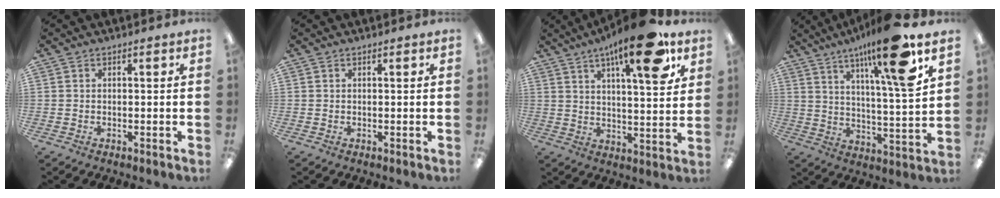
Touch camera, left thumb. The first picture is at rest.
{"total": 0.0}
{"total": 16.9, "force": [10.0, 4.7, 12.8], "torque": [-0.183, -0.045, 0.151]}
{"total": 17.5, "force": [11.0, 2.2, 13.4], "torque": [-0.219, -0.055, 0.161]}